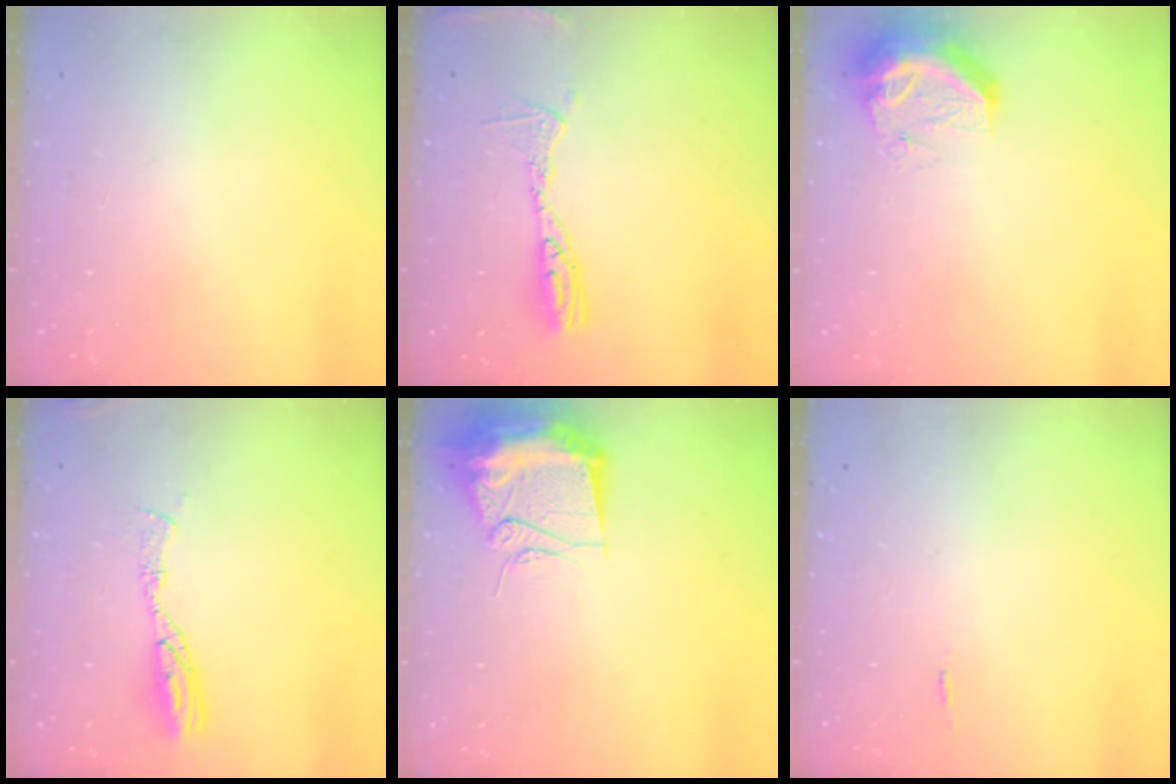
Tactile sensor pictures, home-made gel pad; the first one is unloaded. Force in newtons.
{"total": 9.9, "press": 9.9, "slide": 0.8}
{"total": 10.5, "press": 10.5, "slide": 0.7}
{"total": 9.1, "press": 9.1, "slide": 0.8}
{"total": 15.0, "press": 14.9, "slide": 1.4}
{"total": 8.5, "press": 2.2, "slide": 8.2}